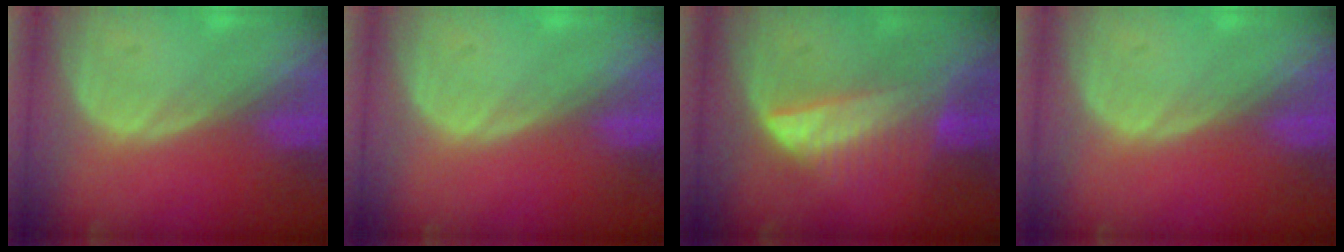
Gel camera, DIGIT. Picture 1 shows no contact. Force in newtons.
{"total": 0.0}
{"total": 6.4, "press": 6.2, "slide": 1.6}
{"total": 0.0}